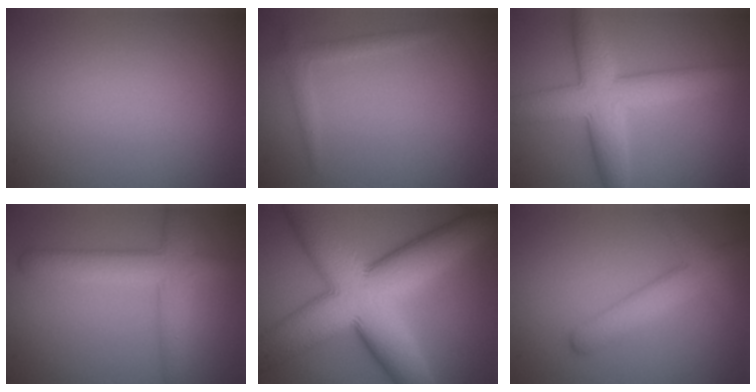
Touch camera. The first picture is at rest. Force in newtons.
{"total": 1.5, "press": 1.5, "slide": 0.1}
{"total": 7.4, "press": 7.4, "slide": 0.1}
{"total": 4.7, "press": 4.7, "slide": 0.2}
{"total": 14.9, "press": 14.9, "slide": 0.8}
{"total": 3.7, "press": 3.7, "slide": 0.1}